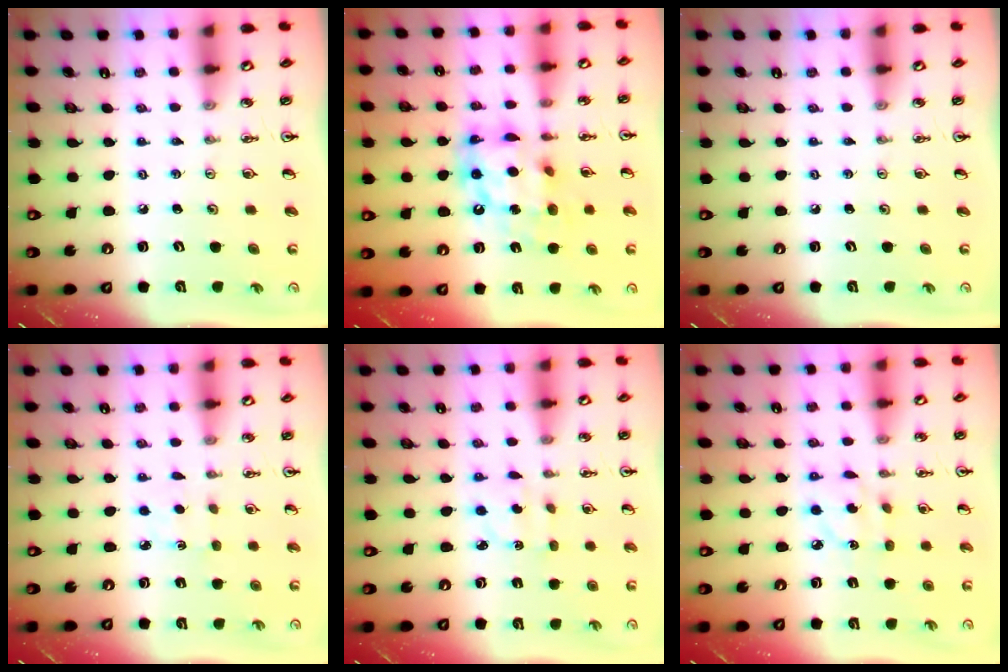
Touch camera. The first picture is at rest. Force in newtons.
{"total": 14.5, "press": 14.4, "slide": 1.8}
{"total": 0.0}
{"total": 2.8, "press": 2.8, "slide": 0.4}
{"total": 2.3, "press": 2.2, "slide": 0.6}
{"total": 5.6, "press": 5.6, "slide": 0.4}